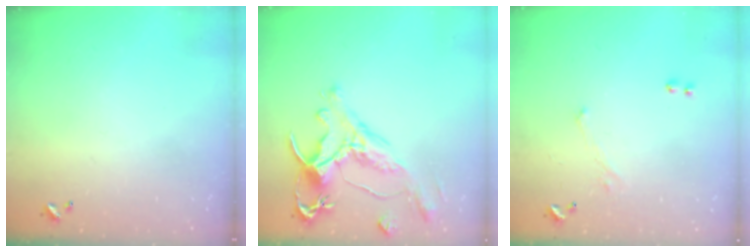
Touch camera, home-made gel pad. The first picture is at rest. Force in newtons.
{"total": 1.5, "press": 0.7, "slide": 1.3}
{"total": 1.6, "press": 1.5, "slide": 0.6}